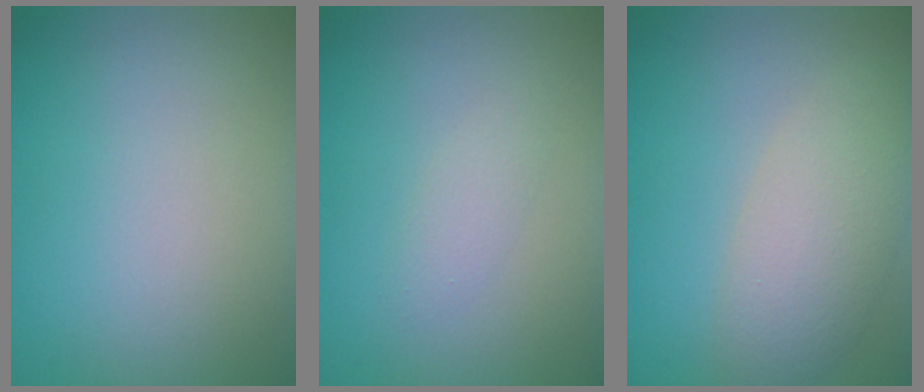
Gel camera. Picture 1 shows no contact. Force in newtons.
{"total": 1.3, "press": 1.2, "slide": 0.1}
{"total": 5.0, "press": 5.0, "slide": 0.3}